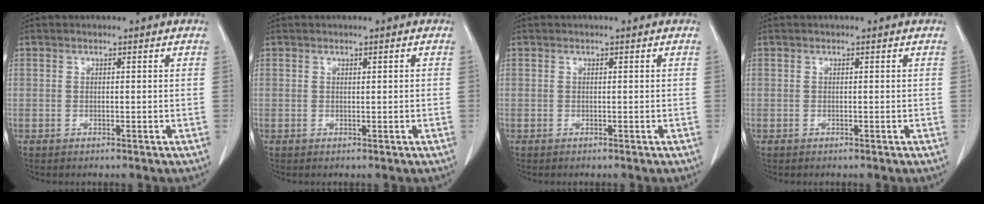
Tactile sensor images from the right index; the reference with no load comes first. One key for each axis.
{"total": 0.0}
{"total": 0.0}
{"total": 0.0}